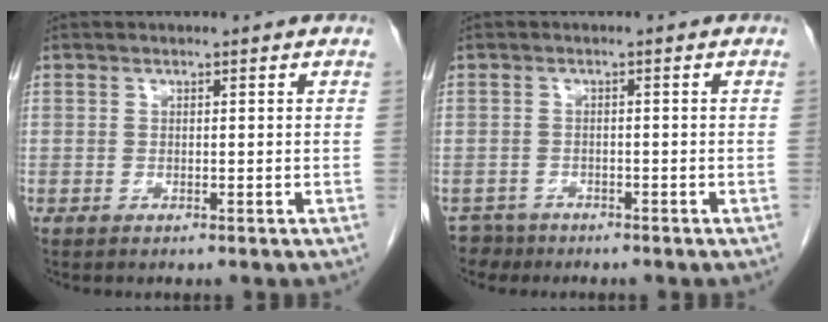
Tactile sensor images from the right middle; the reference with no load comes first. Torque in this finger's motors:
{"motor_torque": [-0.59, -0.01, -0.20, -0.04]}